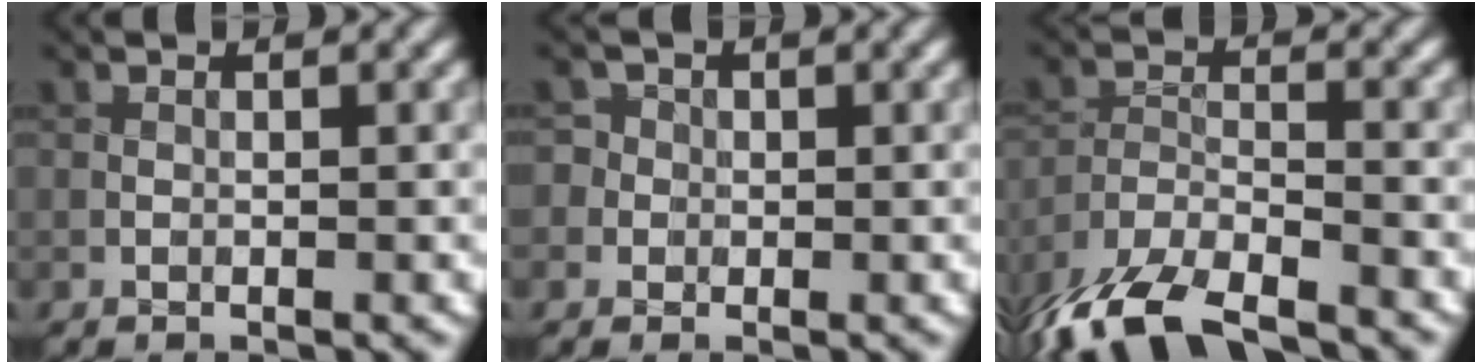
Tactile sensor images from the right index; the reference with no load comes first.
{"total": 3.9, "force": [-0.1, 3.8, 1.0], "torque": [0.009, 0.025, -0.034]}
{"total": 10.3, "force": [-8.6, 3.1, 4.7], "torque": [-0.091, -0.031, -0.149]}